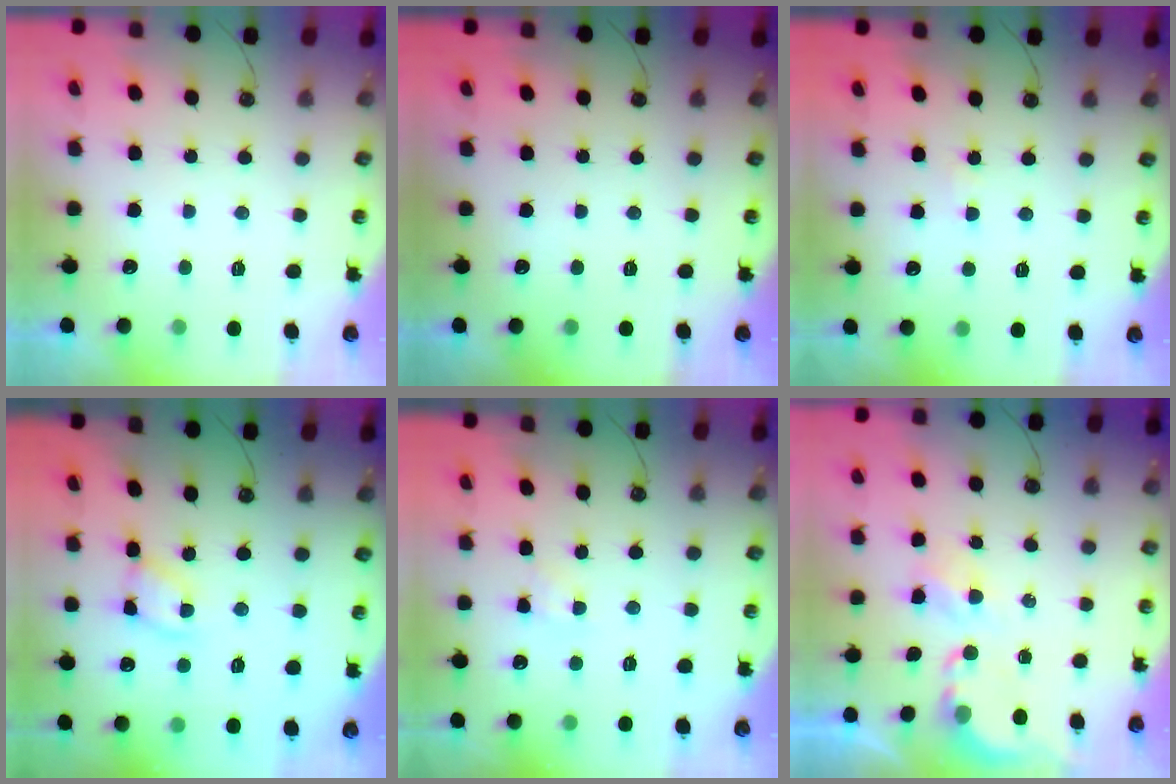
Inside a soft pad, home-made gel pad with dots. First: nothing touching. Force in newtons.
{"total": 0.0}
{"total": 1.5, "press": 1.5, "slide": 0.3}
{"total": 7.0, "press": 7.0, "slide": 0.4}
{"total": 1.3, "press": 1.3, "slide": 0.2}
{"total": 3.6, "press": 3.6, "slide": 0.3}